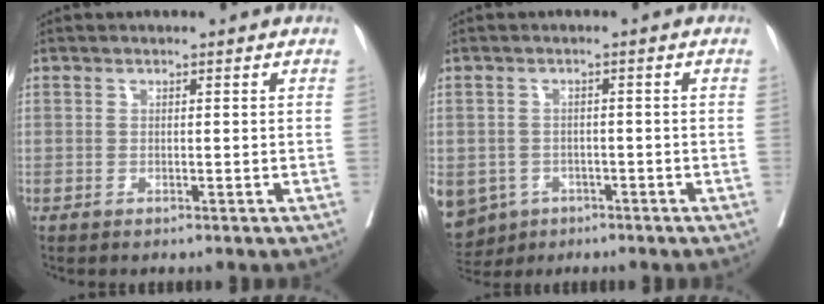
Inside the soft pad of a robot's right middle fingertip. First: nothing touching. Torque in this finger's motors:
{"motor_torque": [1.74, -0.40, 1.05, 0.21]}